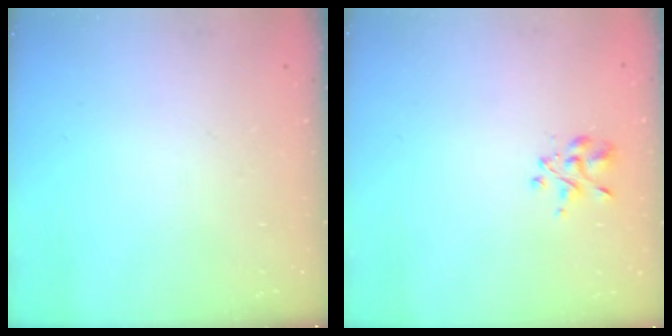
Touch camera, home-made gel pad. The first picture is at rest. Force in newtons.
{"total": 2.5, "press": 2.2, "slide": 1.0}